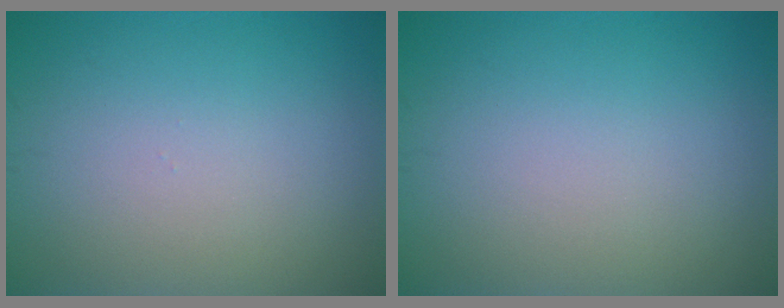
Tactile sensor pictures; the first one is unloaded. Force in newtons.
{"total": 0.0}